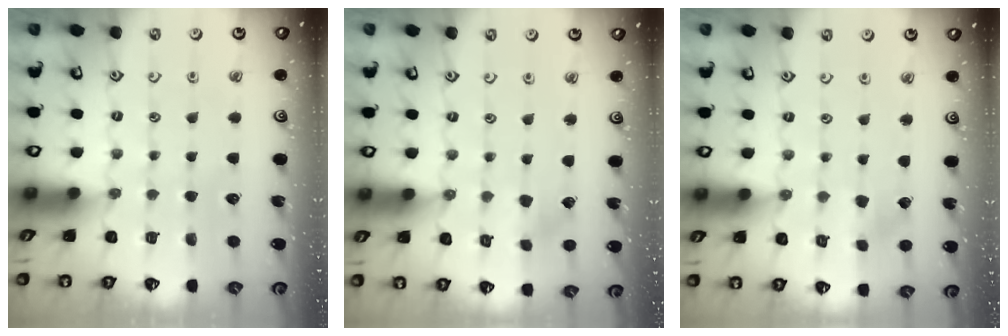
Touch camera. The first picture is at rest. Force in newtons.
{"total": 2.9, "press": 2.9, "slide": 0.7}
{"total": 2.2, "press": 2.2, "slide": 0.1}